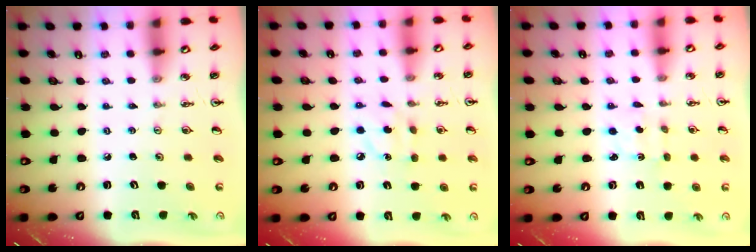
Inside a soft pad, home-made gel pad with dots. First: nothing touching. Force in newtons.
{"total": 4.7, "press": 4.7, "slide": 0.1}
{"total": 2.8, "press": 2.8, "slide": 0.5}